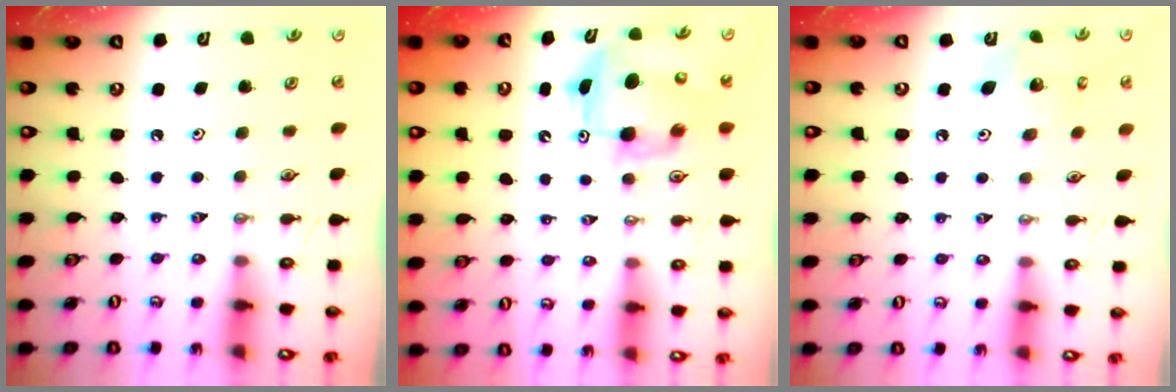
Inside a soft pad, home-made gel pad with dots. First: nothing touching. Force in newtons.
{"total": 8.0, "press": 7.9, "slide": 1.4}
{"total": 6.9, "press": 6.9, "slide": 0.5}